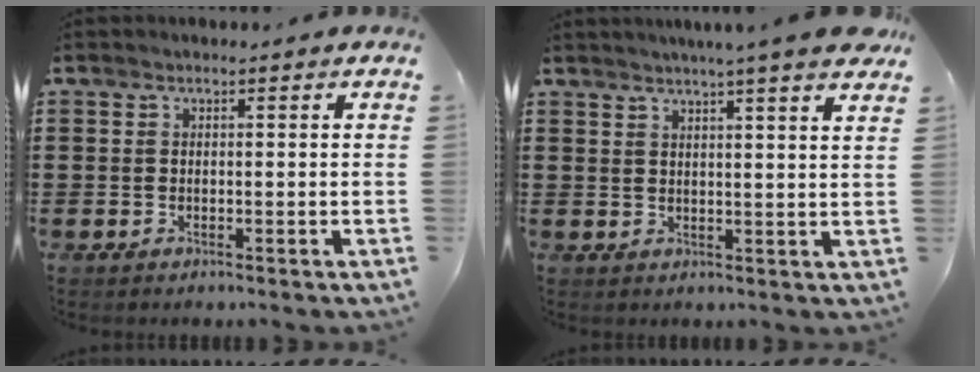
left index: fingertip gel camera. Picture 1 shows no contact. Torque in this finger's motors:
{"motor_torque": [0.88, -0.49, 0.48, 0.08]}